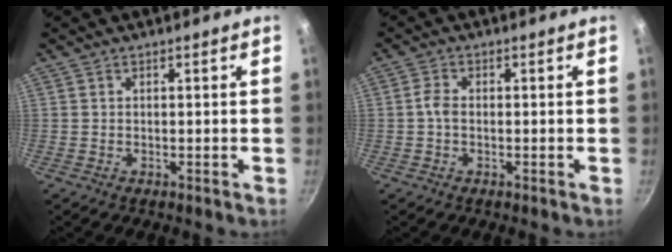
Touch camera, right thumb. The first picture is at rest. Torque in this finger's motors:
{"motor_torque": [0.28, 0.11, 0.49, 0.40, 0.05]}